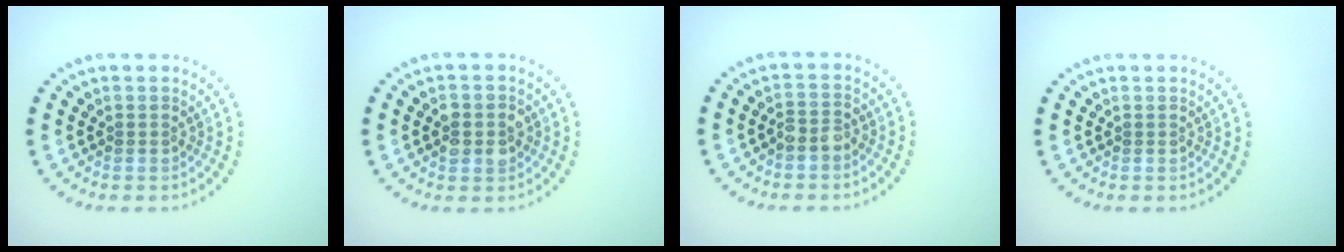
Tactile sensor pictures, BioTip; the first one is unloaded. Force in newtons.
{"total": 2.4, "press": 2.4, "slide": 0.3}
{"total": 1.6, "press": 1.4, "slide": 0.7}
{"total": 0.0}